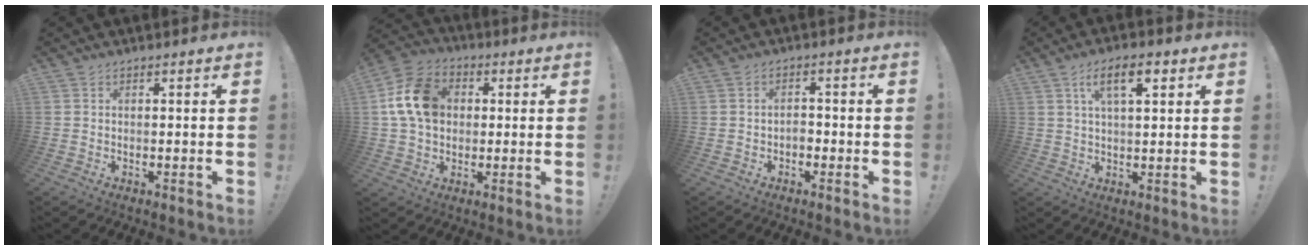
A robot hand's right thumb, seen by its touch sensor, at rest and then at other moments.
{"total": 15.3, "force": [2.5, 11.8, 9.4], "torque": [-0.149, 0.010, 0.054]}
{"total": 2.7, "force": [-1.4, 2.0, 1.3], "torque": [-0.026, 0.006, -0.025]}
{"total": 8.6, "force": [3.7, 3.0, 7.2], "torque": [-0.112, -0.003, 0.060]}